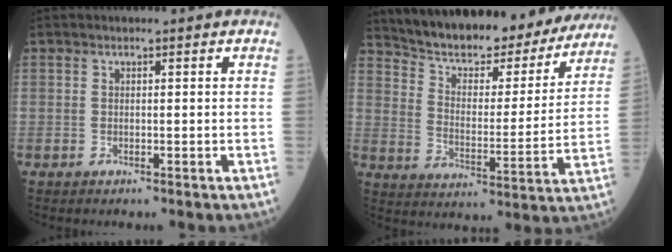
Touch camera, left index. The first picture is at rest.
{"total": 22.0, "force": [20.0, 5.4, 7.4], "torque": [-0.102, -0.015, 0.278]}